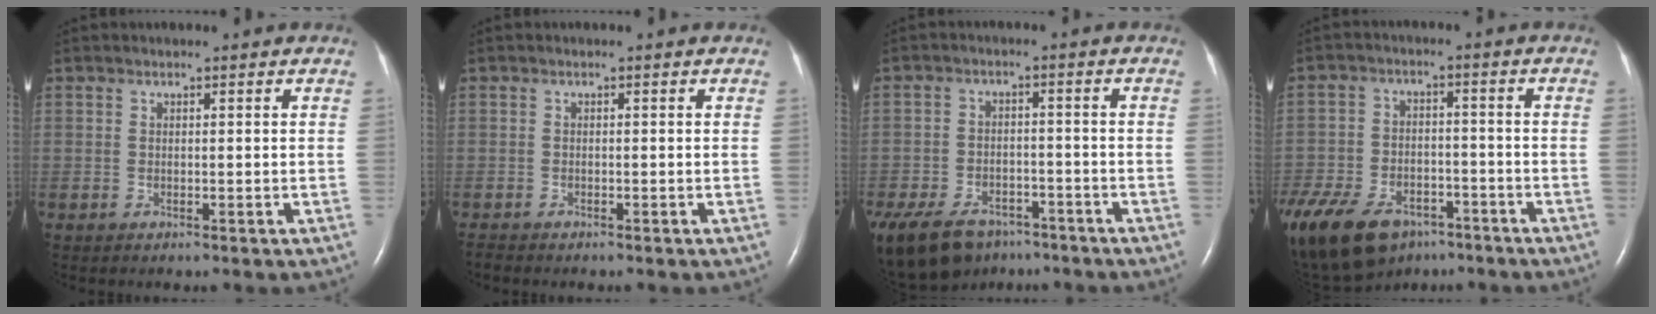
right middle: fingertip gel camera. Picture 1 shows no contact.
{"total": 0.8, "force": [-0.8, 0.1, 0.1], "torque": [-0.005, -0.003, -0.016]}
{"total": 19.0, "force": [-12.8, 11.3, 8.5], "torque": [-0.260, -0.028, -0.188]}
{"total": 26.1, "force": [-16.2, 15.6, 13.1], "torque": [-0.380, -0.041, -0.254]}